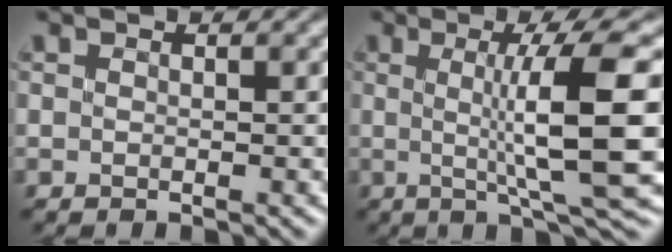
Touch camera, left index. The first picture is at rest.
{"total": 9.2, "force": [0.5, 1.4, 9.1], "torque": [-0.126, 0.000, 0.013]}